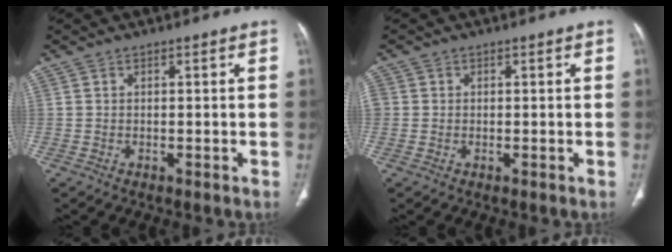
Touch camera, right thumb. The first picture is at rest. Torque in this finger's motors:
{"motor_torque": [-0.39, 0.85, 0.52, -0.37, 0.07]}